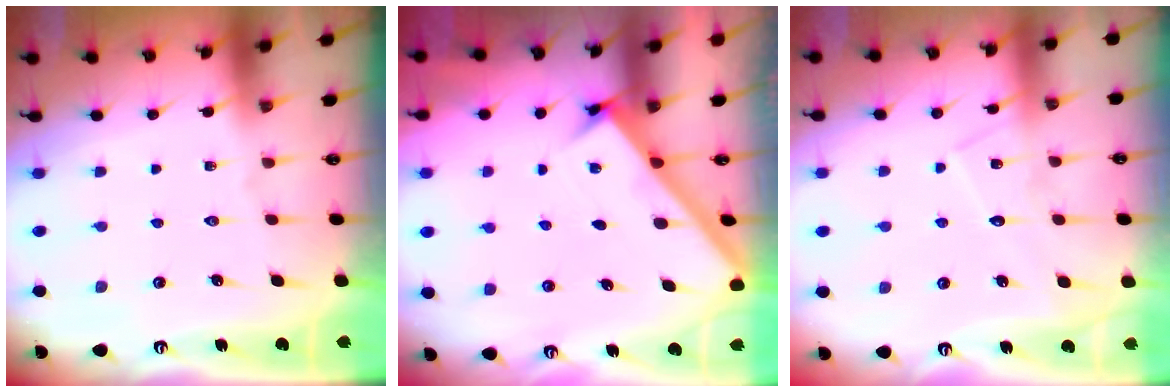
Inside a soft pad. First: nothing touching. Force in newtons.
{"total": 2.6, "press": 2.6, "slide": 0.3}
{"total": 8.0, "press": 8.0, "slide": 0.6}